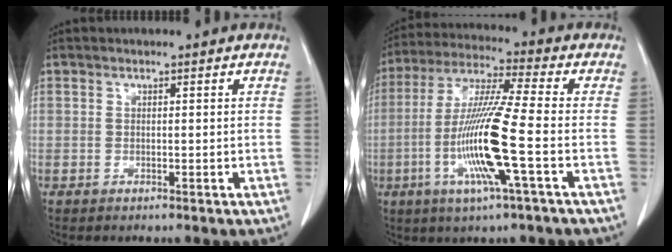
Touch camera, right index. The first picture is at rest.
{"total": 13.9, "force": [-3.6, -0.5, 13.5], "torque": [-0.277, -0.012, -0.077]}